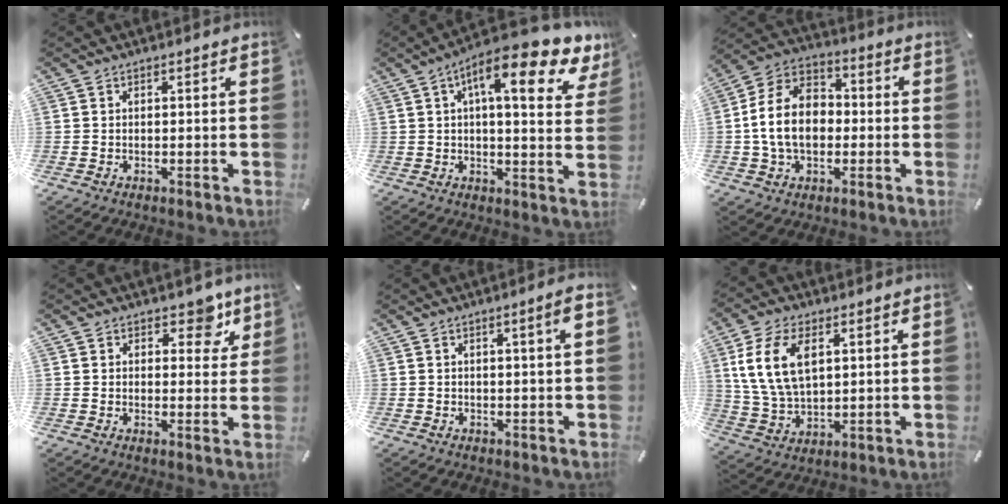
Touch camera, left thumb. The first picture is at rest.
{"total": 14.9, "force": [8.0, 4.2, 11.8], "torque": [-0.176, -0.040, 0.124]}
{"total": 13.6, "force": [-1.6, 10.2, 8.9], "torque": [-0.216, 0.021, -0.033]}
{"total": 6.2, "force": [4.1, 3.7, 2.8], "torque": [-0.005, -0.026, 0.062]}
{"total": 3.2, "force": [0.9, 0.2, 3.0], "torque": [-0.056, 0.001, 0.013]}
{"total": 11.8, "force": [4.0, 7.4, 8.2], "torque": [-0.201, 0.003, 0.073]}